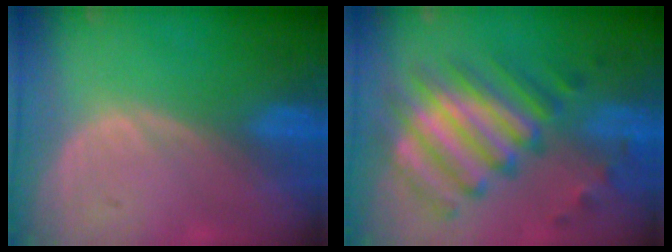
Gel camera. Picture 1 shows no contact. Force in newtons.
{"total": 10.2, "press": 9.9, "slide": 2.6}